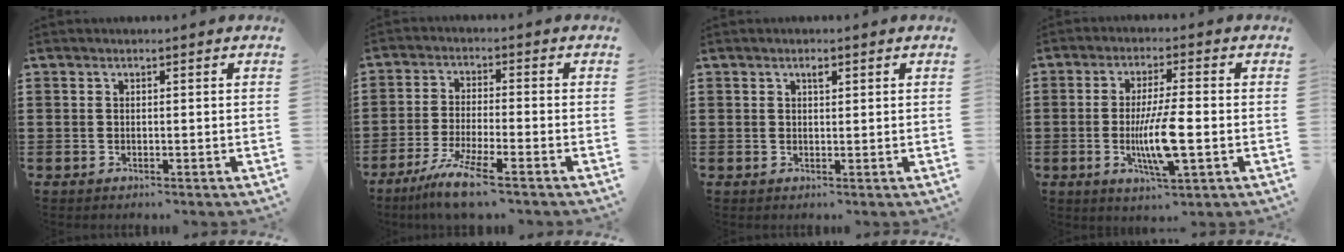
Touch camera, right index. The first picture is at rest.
{"total": 7.3, "force": [-5.3, 0.1, 5.0], "torque": [-0.112, -0.019, -0.101]}
{"total": 1.1, "force": [0.6, 0.4, 0.8], "torque": [-0.017, 0.004, 0.010]}
{"total": 8.8, "force": [-1.8, 1.6, 8.5], "torque": [-0.167, -0.015, -0.035]}